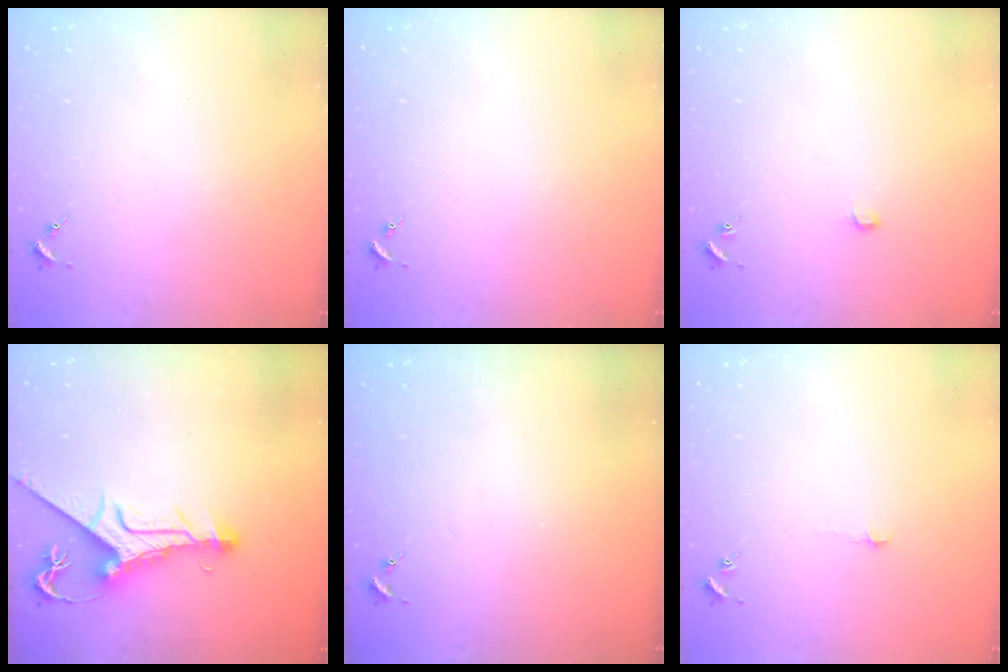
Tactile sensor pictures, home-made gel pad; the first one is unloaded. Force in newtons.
{"total": 0.0}
{"total": 3.9, "press": 3.9, "slide": 0.3}
{"total": 12.0, "press": 11.9, "slide": 1.4}
{"total": 0.0}
{"total": 3.1, "press": 3.1, "slide": 0.2}